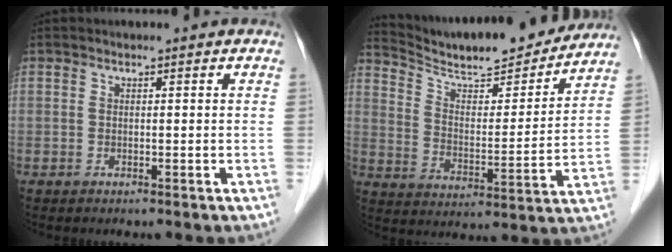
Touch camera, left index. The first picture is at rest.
{"total": 18.9, "force": [17.5, 2.3, 6.9], "torque": [-0.118, -0.019, 0.261]}